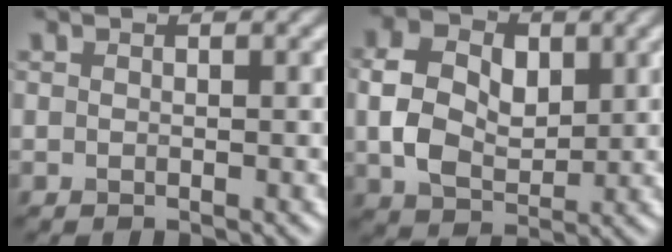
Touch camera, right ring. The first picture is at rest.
{"total": 6.2, "force": [0.7, 4.5, 4.2], "torque": [-0.090, 0.002, 0.011]}